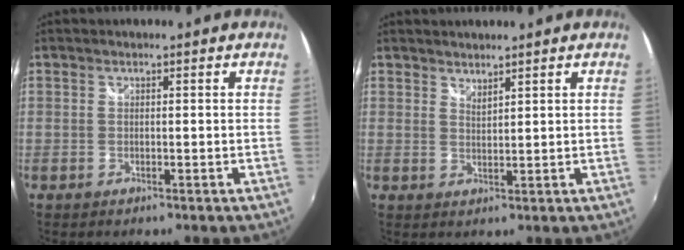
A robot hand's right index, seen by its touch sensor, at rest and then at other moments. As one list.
[{"total": 1.9, "force": [1.8, 0.2, 0.5], "torque": [-0.006, 0.001, 0.031]}]